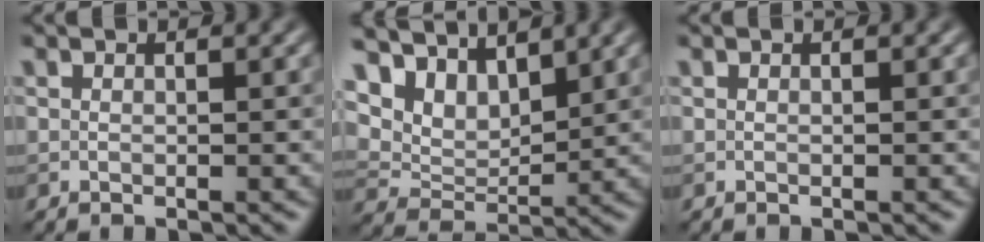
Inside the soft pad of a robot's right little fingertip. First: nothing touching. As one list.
[{"total": 5.7, "force": [4.3, 2.9, 2.3], "torque": [-0.061, -0.006, 0.075]}, {"total": 0.0}]